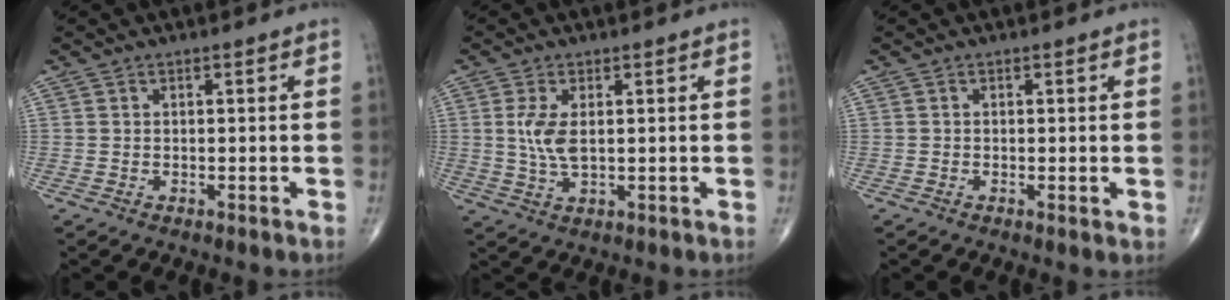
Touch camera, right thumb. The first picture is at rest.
{"total": 5.4, "force": [0.8, 2.4, 4.8], "torque": [-0.105, -0.007, 0.019]}
{"total": 0.9, "force": [-0.1, 0.3, 0.8], "torque": [-0.017, -0.004, -0.004]}